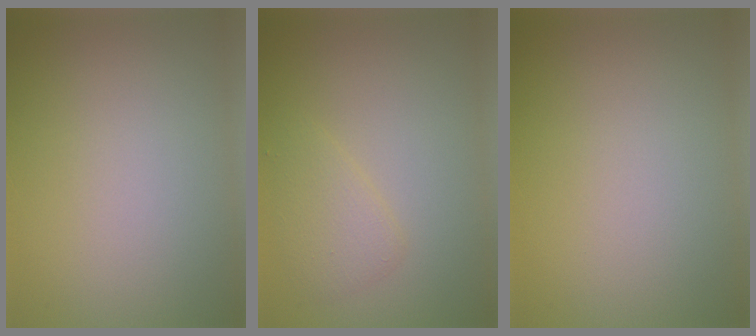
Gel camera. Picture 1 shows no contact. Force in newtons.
{"total": 1.9, "press": 1.9, "slide": 0.1}
{"total": 0.0}